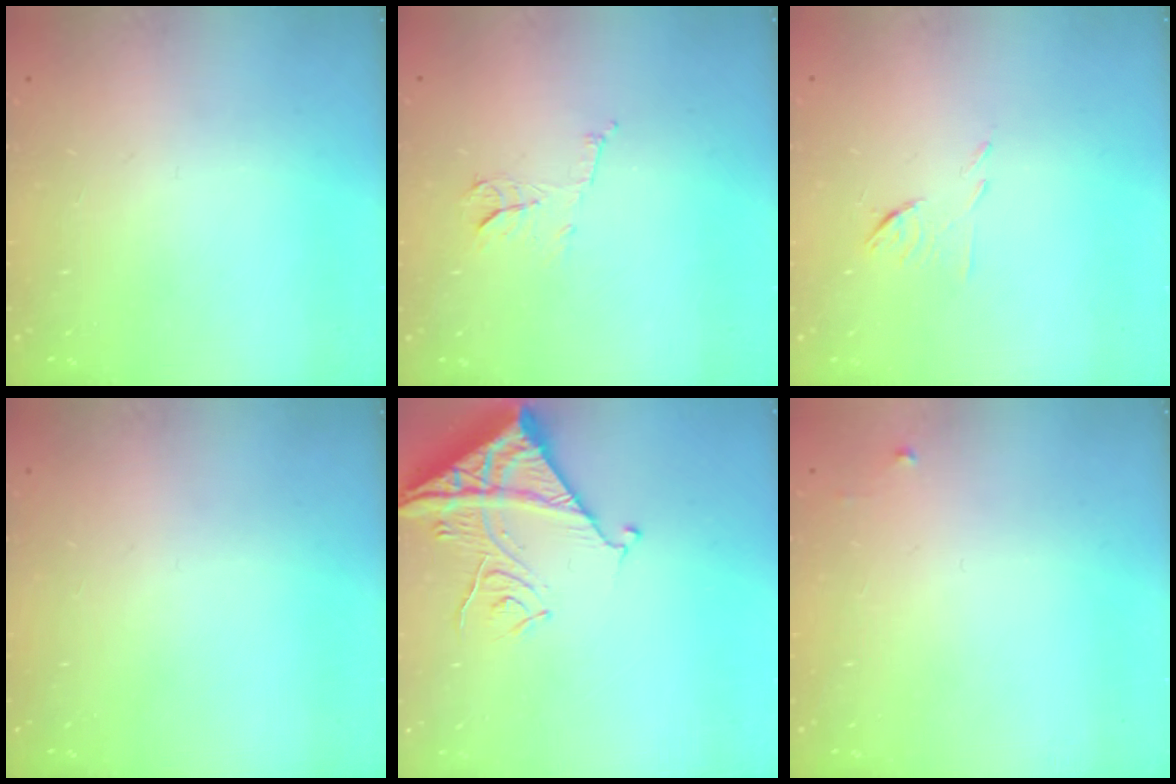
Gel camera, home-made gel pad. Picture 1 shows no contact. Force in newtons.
{"total": 6.0, "press": 6.0, "slide": 0.5}
{"total": 6.0, "press": 6.0, "slide": 0.7}
{"total": 0.0}
{"total": 13.7, "press": 13.6, "slide": 1.1}
{"total": 2.5, "press": 2.5, "slide": 0.4}